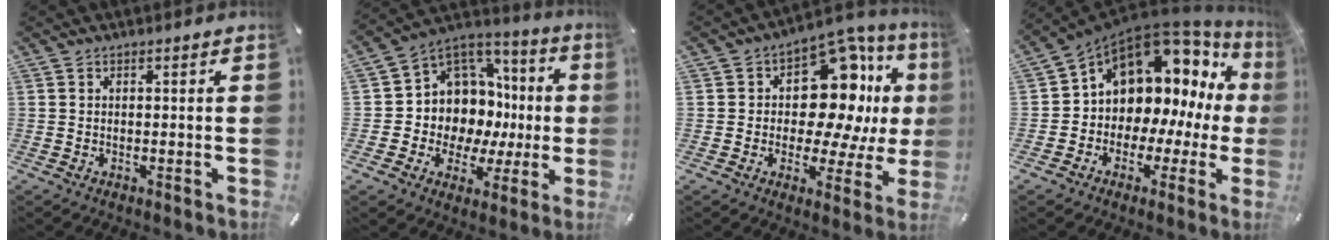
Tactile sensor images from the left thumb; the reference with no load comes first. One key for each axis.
{"total": 9.6, "fx": 1.7, "fy": 9.4, "fz": 1.2, "tx": -0.020, "ty": -0.060, "tz": 0.052}
{"total": 17.6, "fx": 4.4, "fy": 11.2, "fz": 12.8, "tx": -0.184, "ty": -0.040, "tz": 0.077}
{"total": 11.9, "fx": 6.1, "fy": 8.9, "fz": 4.9, "tx": -0.089, "ty": -0.075, "tz": 0.110}